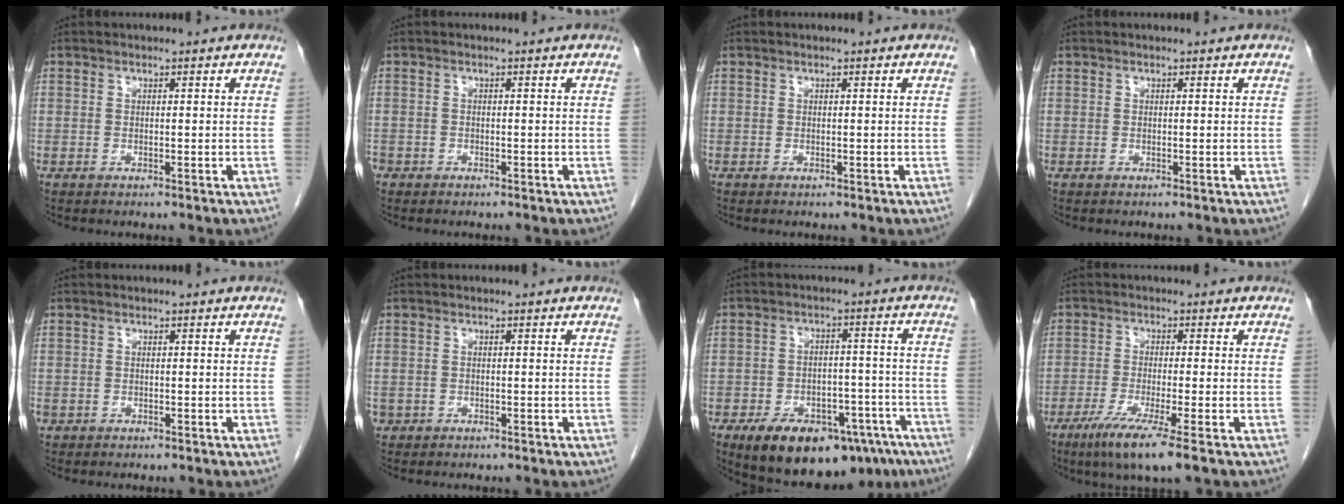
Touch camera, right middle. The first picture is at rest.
{"total": 1.8, "force": [-1.3, 1.2, 0.4], "torque": [-0.011, 0.000, -0.024]}
{"total": 0.0}
{"total": 0.0}
{"total": 0.8, "force": [-0.3, 0.7, 0.2], "torque": [-0.005, 0.003, -0.002]}
{"total": 1.2, "force": [-0.5, 1.0, 0.2], "torque": [-0.004, 0.004, -0.005]}
{"total": 18.5, "force": [-12.4, 8.8, 10.5], "torque": [-0.138, 0.016, -0.172]}
{"total": 7.8, "force": [-4.7, -0.4, 6.3], "torque": [-0.114, -0.026, -0.082]}